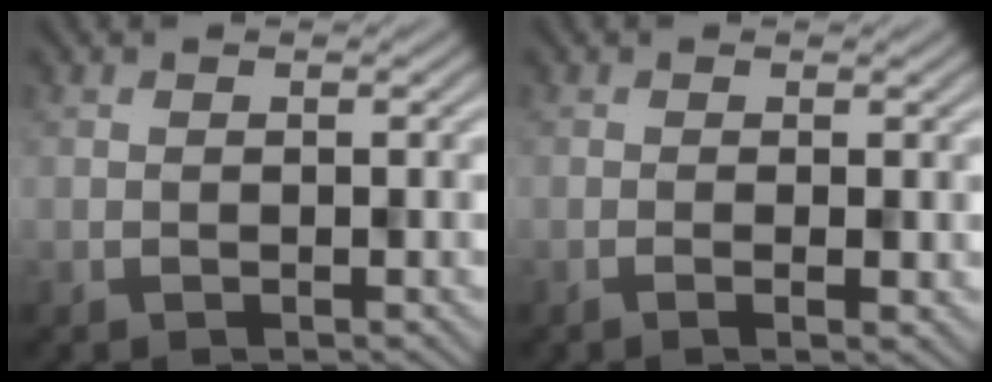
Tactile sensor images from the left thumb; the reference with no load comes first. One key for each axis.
{"total": 1.6, "fx": -0.3, "fy": 0.4, "fz": 1.5, "tx": -0.017, "ty": 0.002, "tz": -0.007}